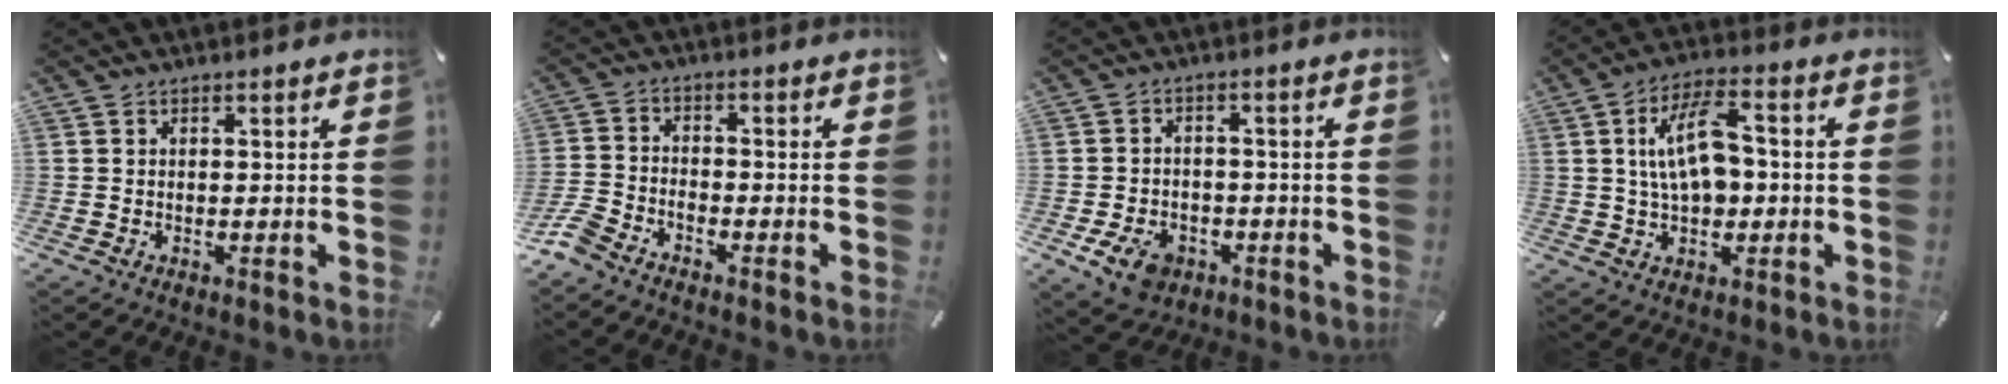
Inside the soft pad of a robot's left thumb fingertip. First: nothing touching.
{"total": 5.7, "force": [-4.8, 2.0, 2.2], "torque": [-0.071, 0.006, -0.100]}
{"total": 7.0, "force": [-3.4, 5.1, 3.5], "torque": [-0.077, 0.016, -0.062]}
{"total": 12.2, "force": [0.8, 6.7, 10.1], "torque": [-0.200, 0.008, 0.013]}